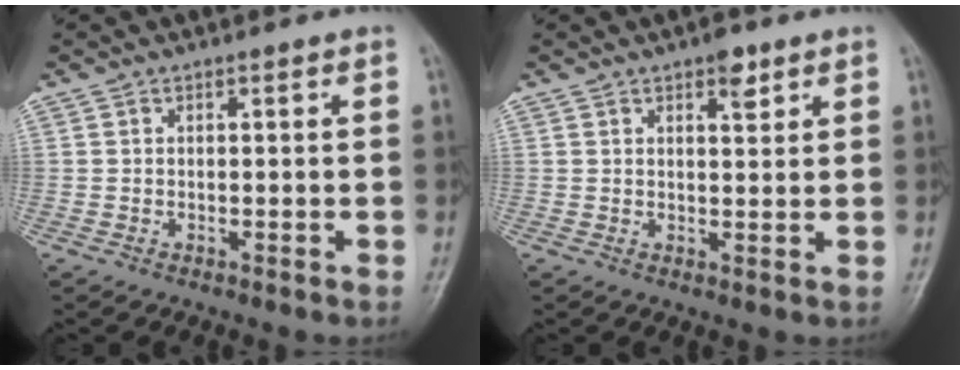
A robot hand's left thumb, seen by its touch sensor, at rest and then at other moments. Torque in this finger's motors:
{"motor_torque": [0.90, -0.03, 0.42, -0.22, 0.01]}